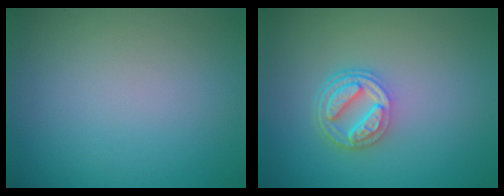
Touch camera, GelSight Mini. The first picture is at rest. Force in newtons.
{"total": 4.2, "press": 3.1, "slide": 2.8}